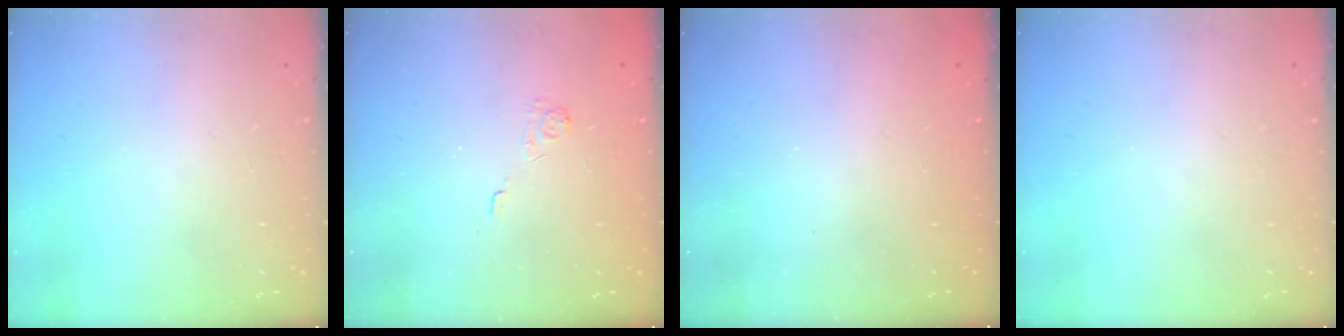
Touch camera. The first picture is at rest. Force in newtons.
{"total": 2.1, "press": 1.5, "slide": 1.4}
{"total": 2.6, "press": 2.4, "slide": 0.8}
{"total": 0.0}